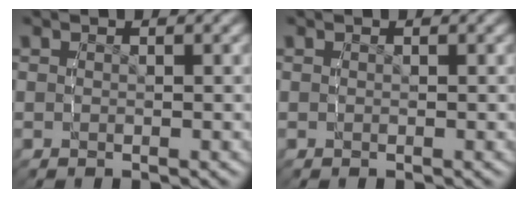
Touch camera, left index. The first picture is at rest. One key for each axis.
{"total": 0.0}